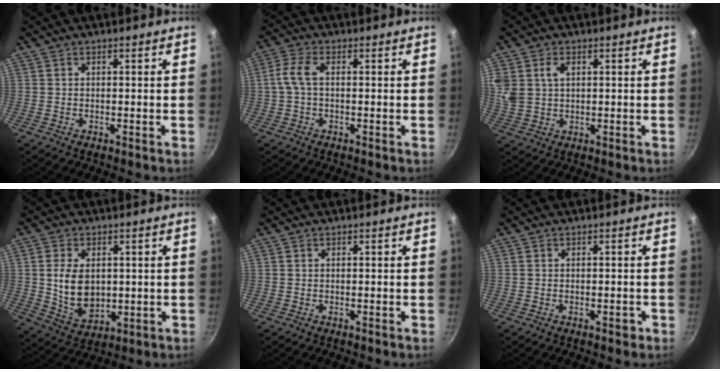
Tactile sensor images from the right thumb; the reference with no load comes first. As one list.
[{"total": 4.5, "force": [0.1, 2.2, 3.9], "torque": [-0.096, 0.016, -0.005]}, {"total": 7.1, "force": [2.4, 5.0, 4.4], "torque": [-0.085, 0.001, 0.052]}, {"total": 10.4, "force": [0.9, 7.1, 7.5], "torque": [-0.120, -0.014, 0.033]}, {"total": 0.0}, {"total": 1.3, "force": [-0.6, 0.7, 0.9], "torque": [-0.005, 0.009, -0.006]}]